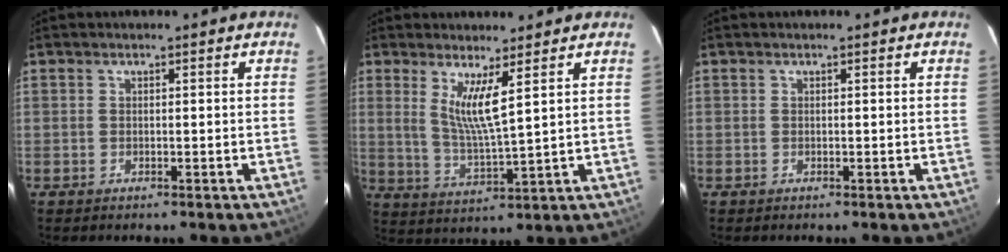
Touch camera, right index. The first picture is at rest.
{"total": 7.2, "force": [3.4, 0.2, 6.4], "torque": [-0.122, -0.020, 0.068]}
{"total": 0.0}